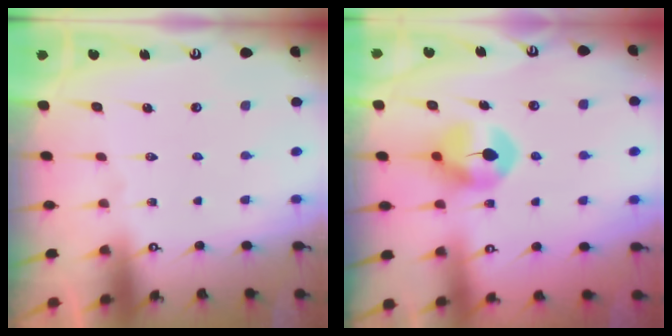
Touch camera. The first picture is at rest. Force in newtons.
{"total": 7.4, "press": 7.4, "slide": 0.3}